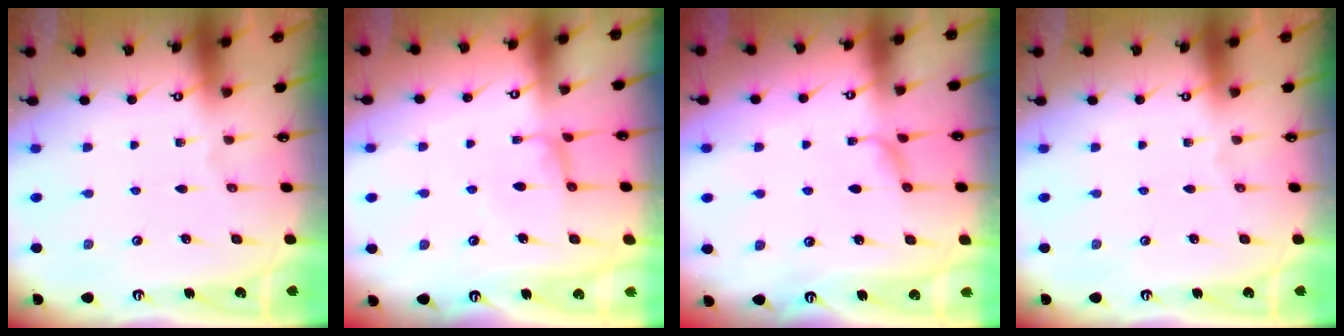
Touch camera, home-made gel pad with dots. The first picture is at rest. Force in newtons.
{"total": 3.3, "press": 3.2, "slide": 0.9}
{"total": 1.1, "press": 1.0, "slide": 0.5}
{"total": 0.0}